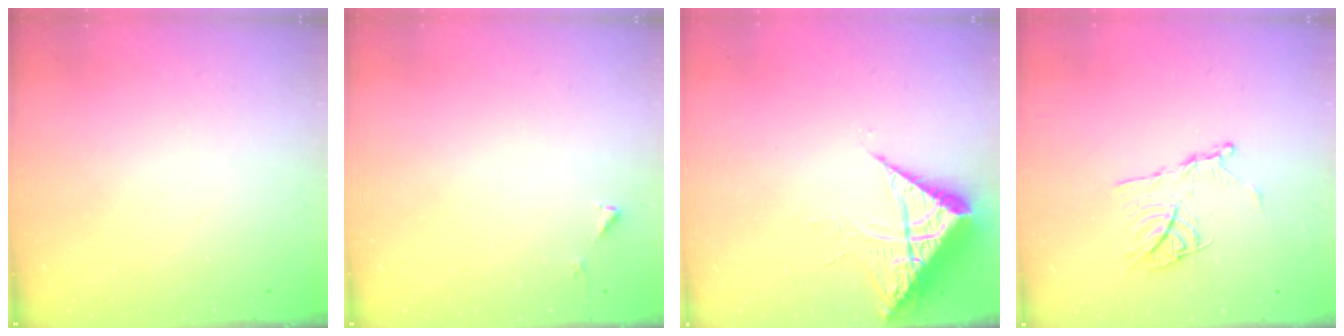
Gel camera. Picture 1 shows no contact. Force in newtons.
{"total": 3.5, "press": 3.5, "slide": 0.3}
{"total": 9.4, "press": 9.4, "slide": 1.0}
{"total": 12.7, "press": 12.6, "slide": 1.4}